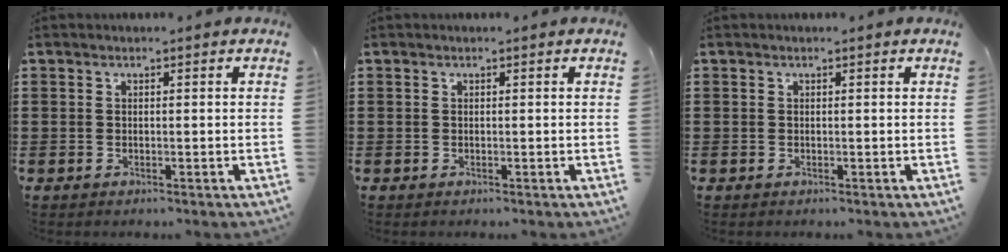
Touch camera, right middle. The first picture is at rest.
{"total": 0.0}
{"total": 0.0}